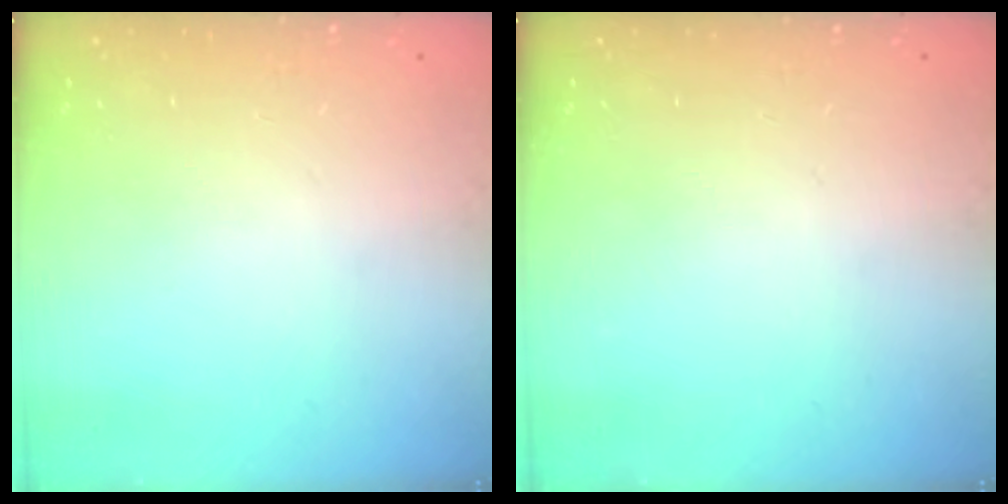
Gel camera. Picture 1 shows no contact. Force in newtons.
{"total": 0.0}